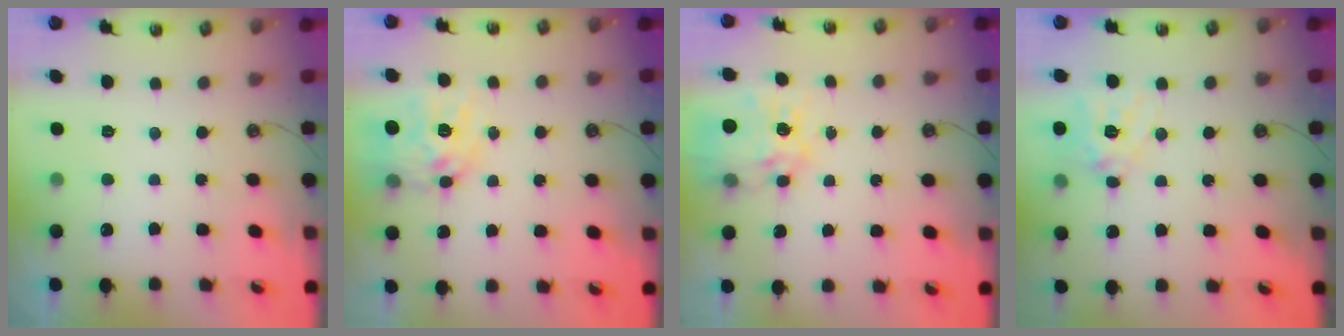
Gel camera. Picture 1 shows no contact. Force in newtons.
{"total": 14.0, "press": 13.9, "slide": 1.3}
{"total": 14.3, "press": 14.2, "slide": 1.4}
{"total": 13.1, "press": 13.0, "slide": 1.7}